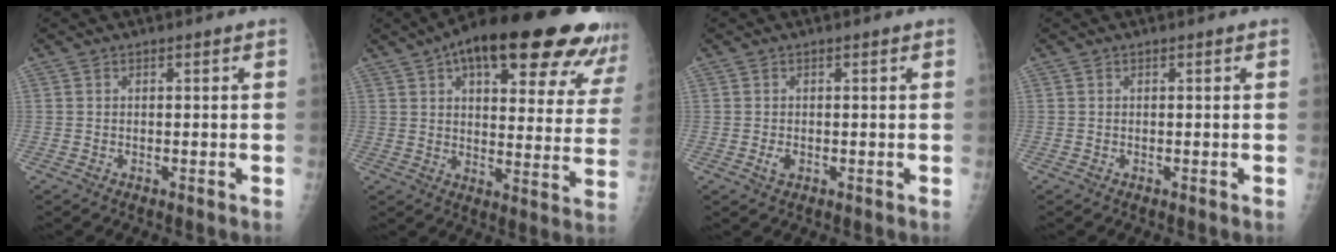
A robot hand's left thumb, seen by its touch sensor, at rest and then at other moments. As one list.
[{"total": 28.5, "force": [17.7, 9.8, 20.1], "torque": [-0.259, -0.022, 0.232]}, {"total": 1.7, "force": [-0.2, 1.0, 1.4], "torque": [-0.021, -0.002, -0.001]}, {"total": 0.0}]